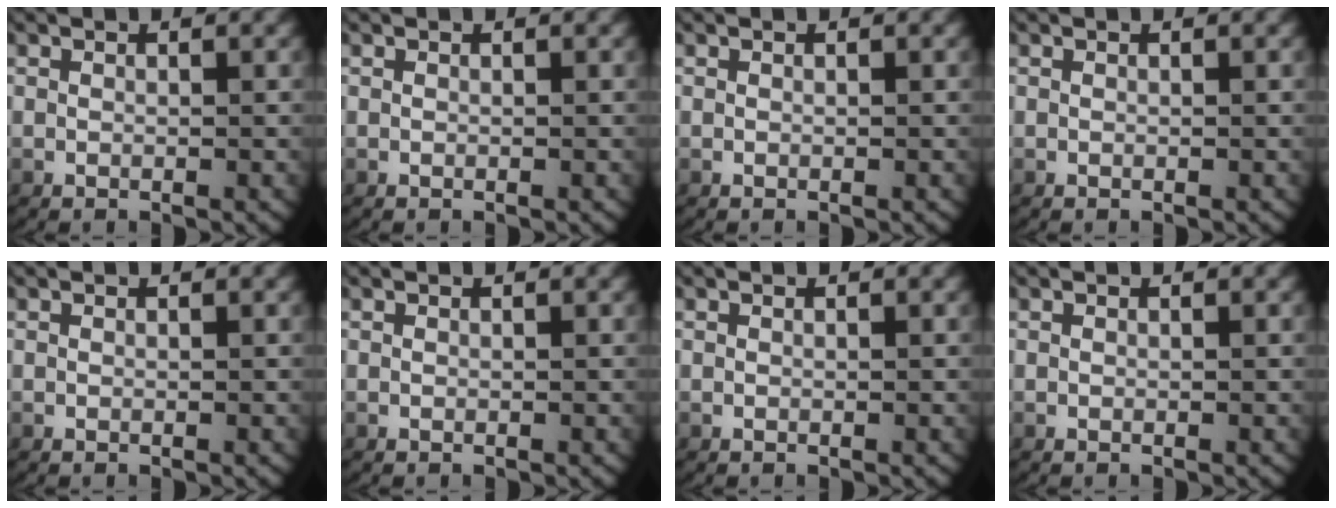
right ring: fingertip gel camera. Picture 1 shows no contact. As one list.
[{"total": 0.0}, {"total": 0.0}, {"total": 0.0}, {"total": 0.0}, {"total": 0.0}, {"total": 0.0}, {"total": 0.0}]